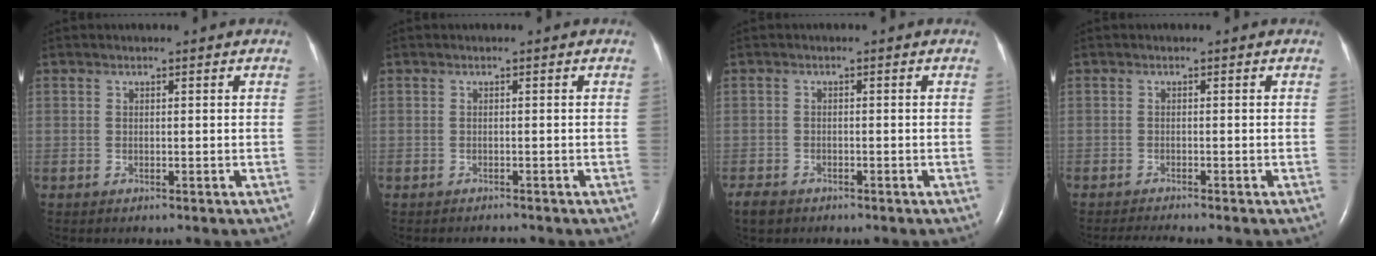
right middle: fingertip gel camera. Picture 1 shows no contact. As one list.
[{"total": 0.8, "force": [-0.8, 0.0, 0.0], "torque": [-0.005, -0.004, -0.010]}, {"total": 2.9, "force": [-2.3, 1.5, 1.0], "torque": [-0.020, -0.003, -0.035]}, {"total": 3.3, "force": [-2.9, -0.6, 1.2], "torque": [-0.021, -0.011, -0.047]}]